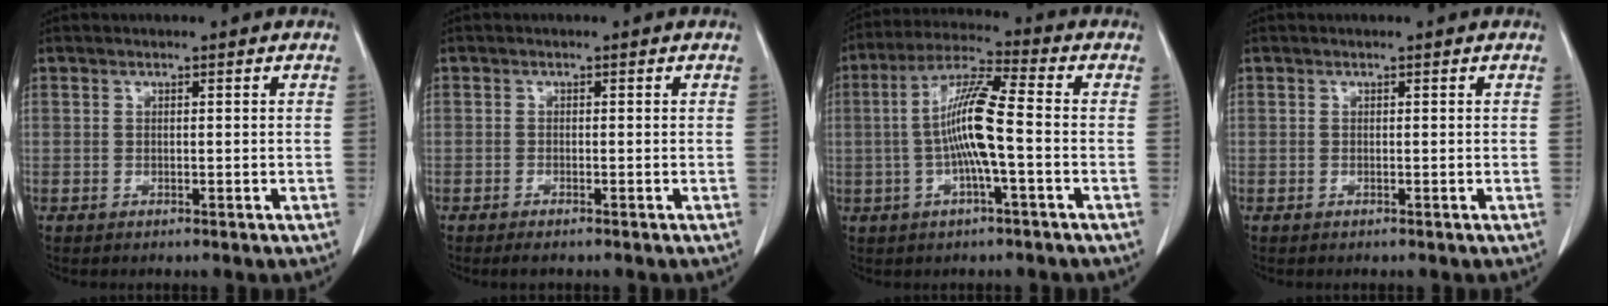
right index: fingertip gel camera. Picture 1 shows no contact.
{"total": 1.5, "force": [-1.1, 0.3, 0.9], "torque": [-0.015, -0.003, -0.012]}
{"total": 10.0, "force": [-1.1, 0.6, 9.9], "torque": [-0.195, 0.014, -0.027]}
{"total": 0.0}